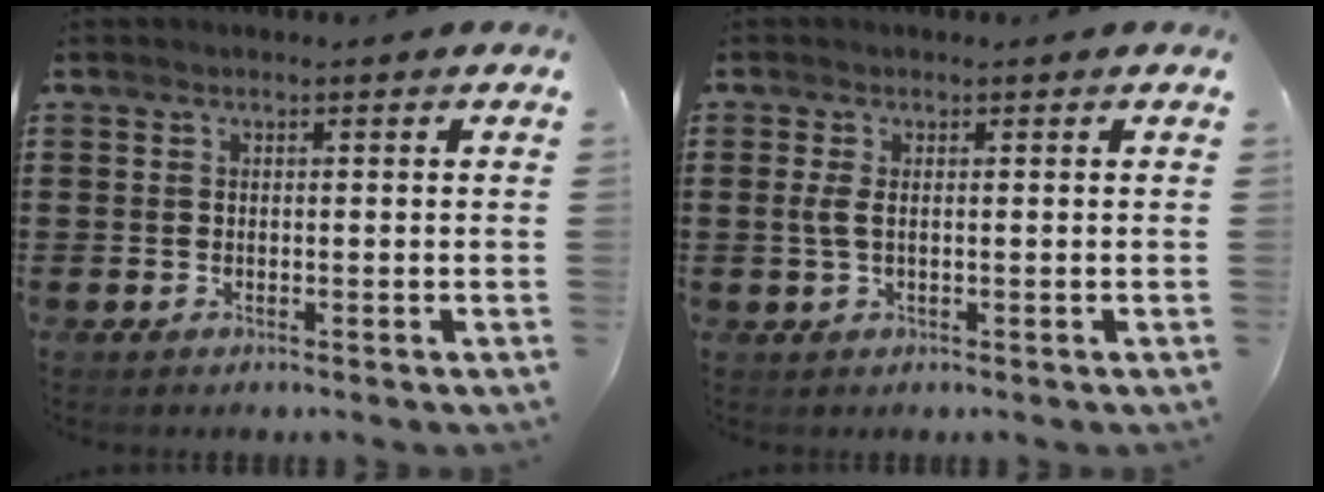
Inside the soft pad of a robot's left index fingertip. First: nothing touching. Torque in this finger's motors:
{"motor_torque": [0.15, -0.04, 0.04, 0.01]}